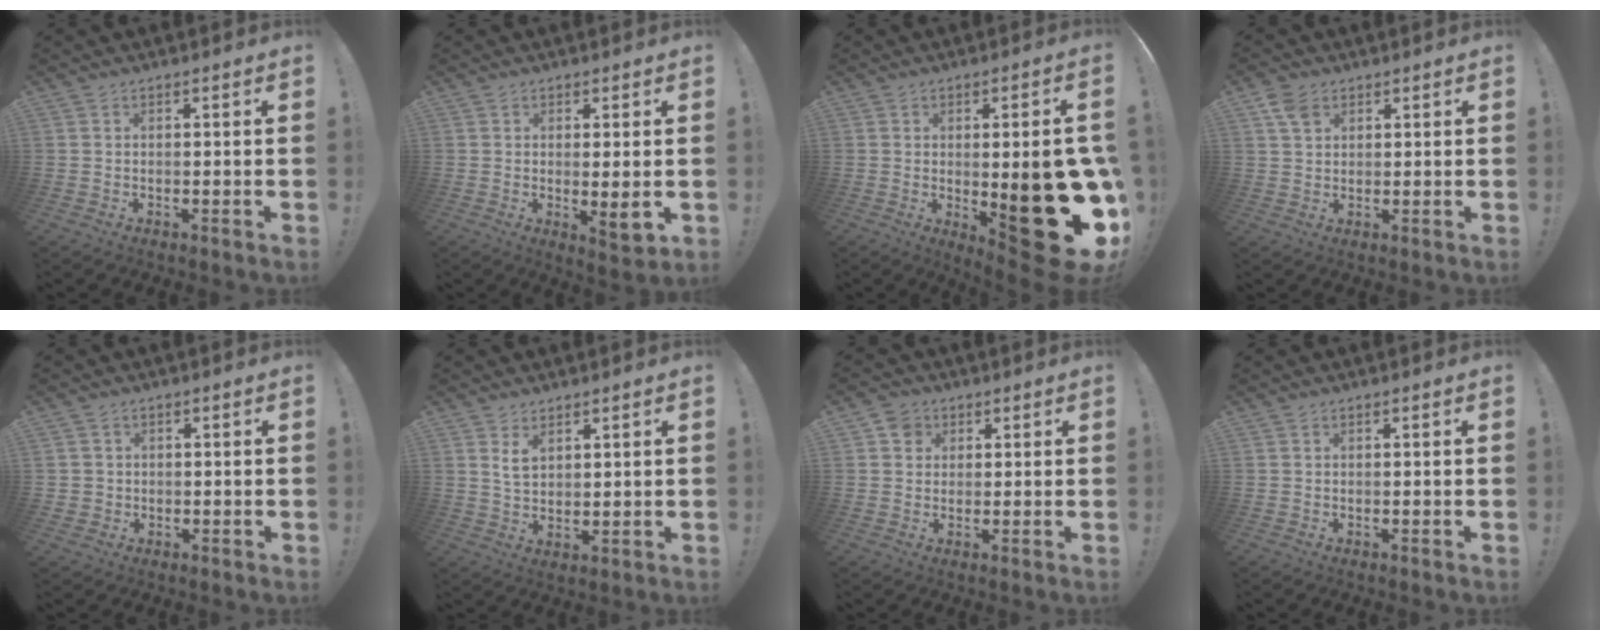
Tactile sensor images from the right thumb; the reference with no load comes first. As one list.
[{"total": 5.5, "force": [0.3, 0.7, 5.4], "torque": [-0.063, -0.015, 0.009]}, {"total": 25.5, "force": [-3.6, 8.3, 23.9], "torque": [-0.286, -0.013, -0.025]}, {"total": 4.8, "force": [2.6, 3.3, 2.5], "torque": [-0.038, -0.007, 0.050]}, {"total": 2.6, "force": [0.2, 2.5, 0.4], "torque": [-0.002, 0.000, 0.005]}, {"total": 4.7, "force": [2.9, 2.7, 2.6], "torque": [-0.044, -0.012, 0.054]}, {"total": 4.5, "force": [1.6, 4.0, 1.3], "torque": [-0.012, -0.001, 0.030]}, {"total": 0.0}]